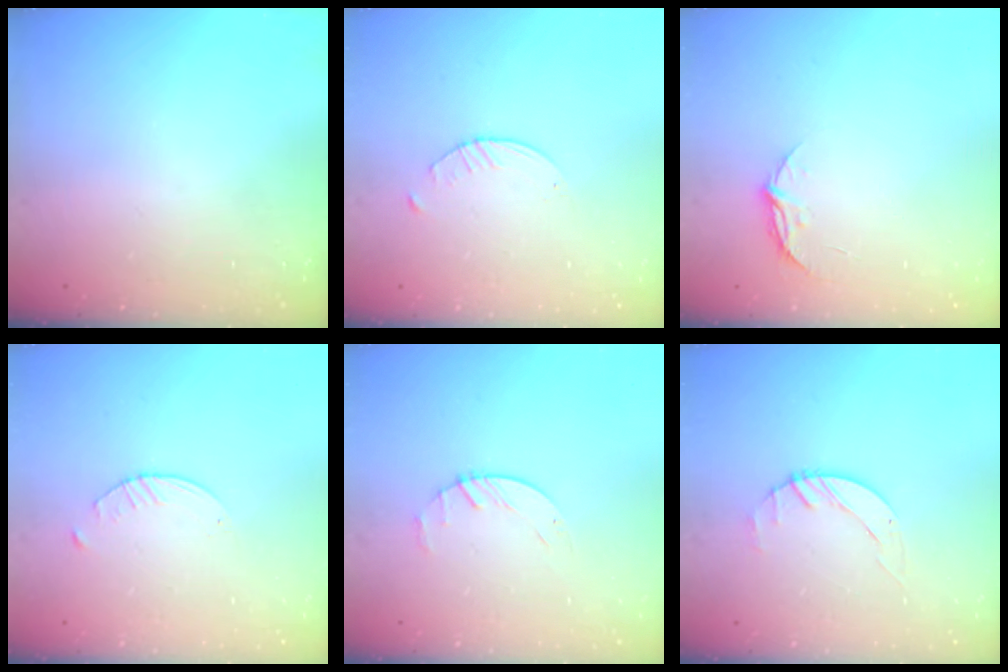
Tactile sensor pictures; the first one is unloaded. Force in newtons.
{"total": 2.0, "press": 2.0, "slide": 0.3}
{"total": 5.3, "press": 5.3, "slide": 0.5}
{"total": 2.0, "press": 2.0, "slide": 0.3}
{"total": 2.2, "press": 2.2, "slide": 0.4}
{"total": 1.4, "press": 1.4, "slide": 0.2}